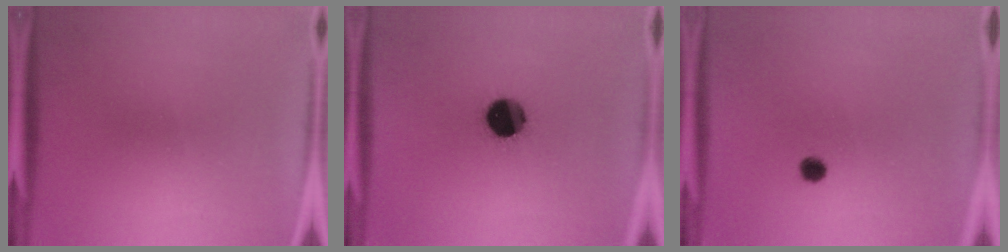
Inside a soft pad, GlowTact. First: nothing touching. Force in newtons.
{"total": 11.8}
{"total": 1.4}